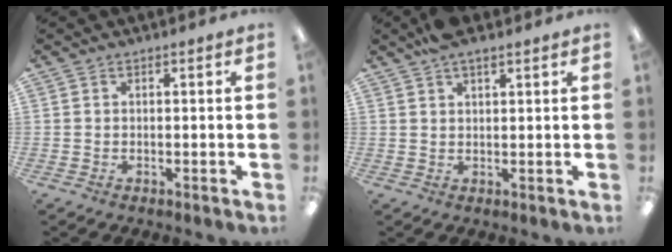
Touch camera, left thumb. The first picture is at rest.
{"total": 3.8, "force": [2.9, 1.1, 2.1], "torque": [-0.048, -0.004, 0.053]}